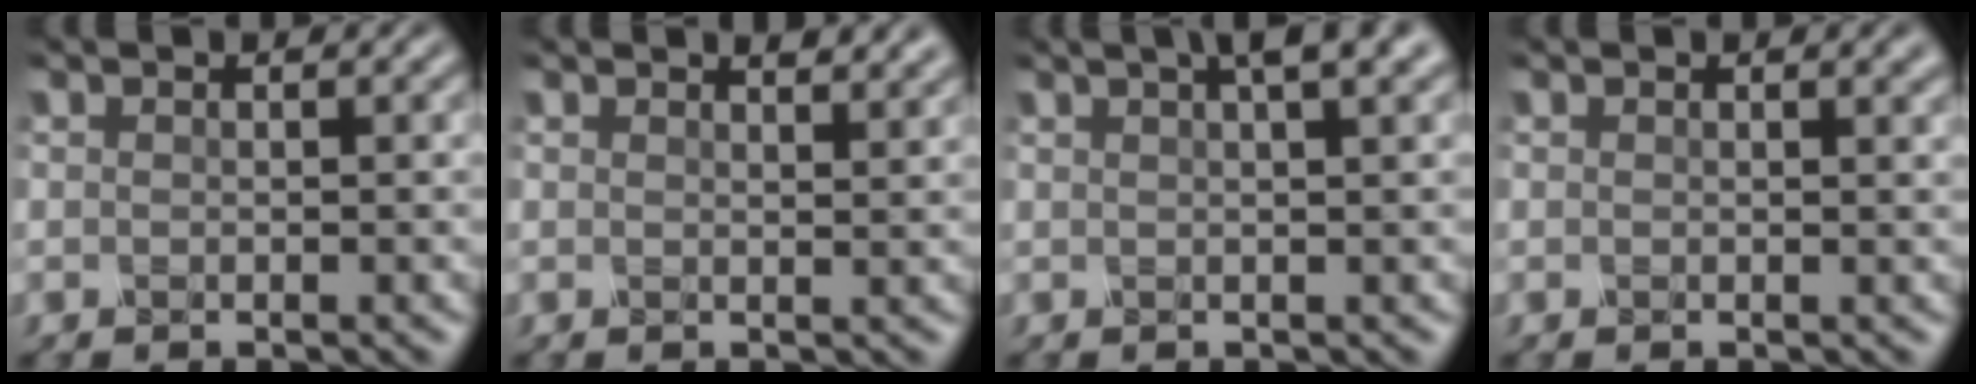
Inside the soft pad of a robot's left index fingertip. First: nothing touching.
{"total": 2.1, "force": [1.8, 0.5, 1.0], "torque": [-0.009, 0.001, 0.021]}
{"total": 4.2, "force": [2.4, 0.9, 3.3], "torque": [-0.033, 0.013, 0.022]}
{"total": 1.4, "force": [1.0, 0.4, 0.9], "torque": [-0.007, 0.002, 0.014]}